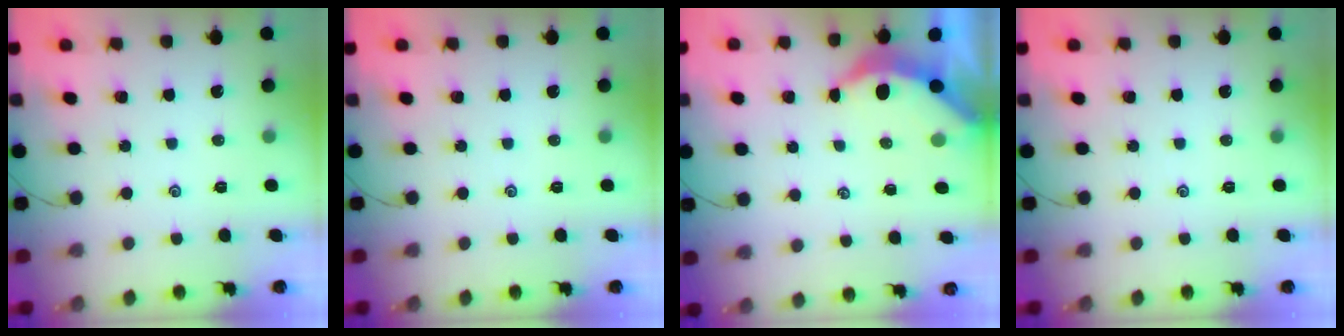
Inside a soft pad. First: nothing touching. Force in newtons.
{"total": 0.0}
{"total": 4.0, "press": 3.9, "slide": 0.5}
{"total": 0.0}